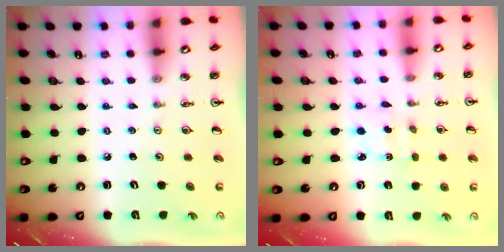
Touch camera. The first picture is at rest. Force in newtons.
{"total": 2.1, "press": 2.0, "slide": 0.7}